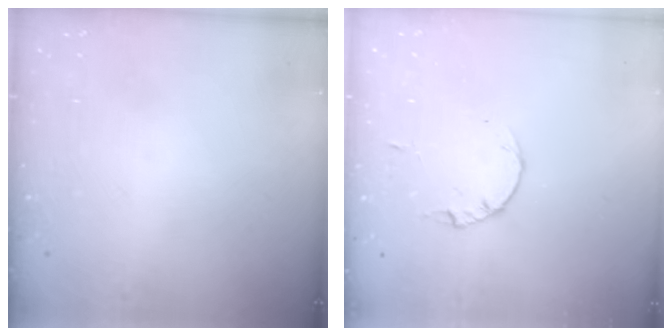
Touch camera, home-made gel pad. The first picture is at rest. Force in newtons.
{"total": 2.2, "press": 2.1, "slide": 0.3}